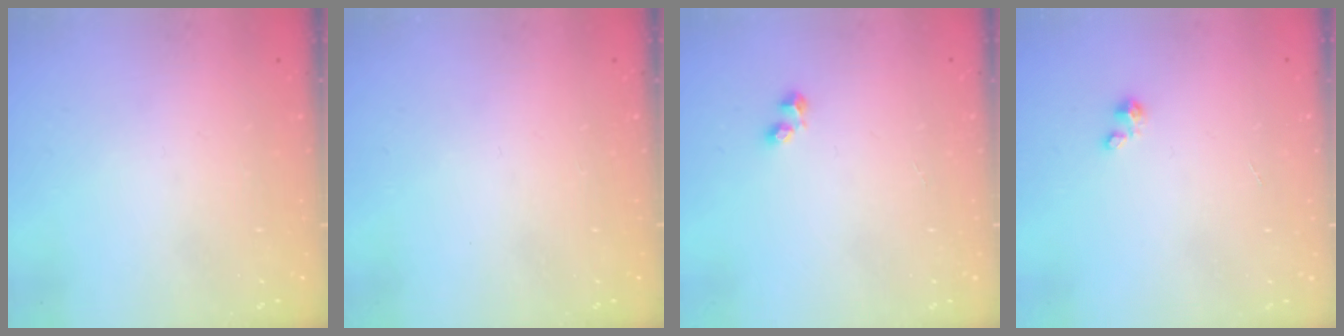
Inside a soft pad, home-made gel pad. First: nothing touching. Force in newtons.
{"total": 0.0}
{"total": 1.7, "press": 1.6, "slide": 0.6}
{"total": 0.8, "press": 0.7, "slide": 0.3}